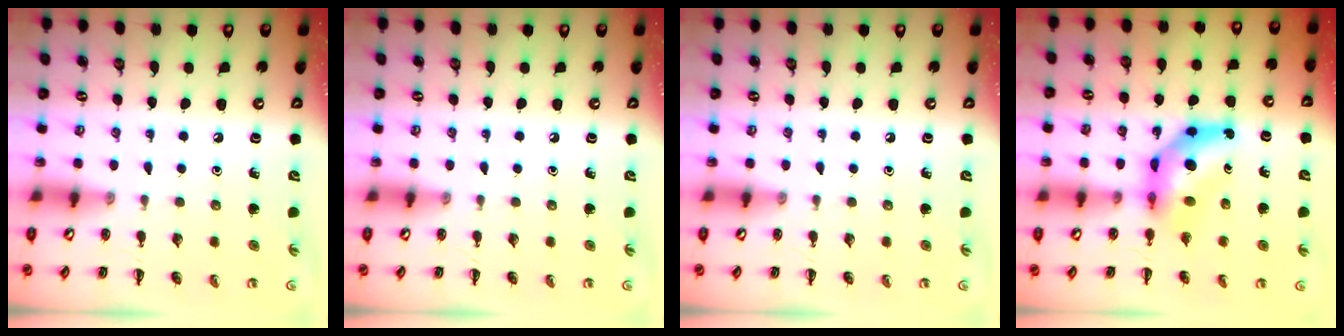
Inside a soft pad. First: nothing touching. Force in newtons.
{"total": 0.0}
{"total": 0.0}
{"total": 7.6, "press": 7.2, "slide": 2.3}